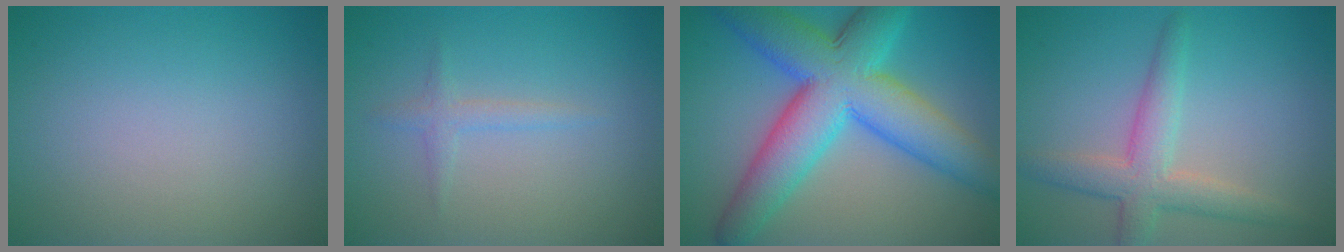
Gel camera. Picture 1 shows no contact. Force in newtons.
{"total": 1.3, "press": 1.2, "slide": 0.0}
{"total": 11.4, "press": 11.4, "slide": 0.1}
{"total": 4.2, "press": 4.2, "slide": 0.2}